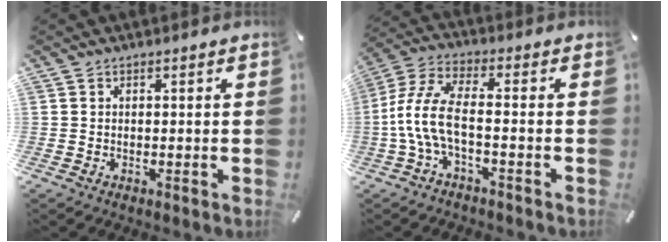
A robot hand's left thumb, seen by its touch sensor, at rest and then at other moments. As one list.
[{"total": 9.7, "force": [-2.5, 3.6, 8.6], "torque": [-0.189, -0.011, -0.047]}]